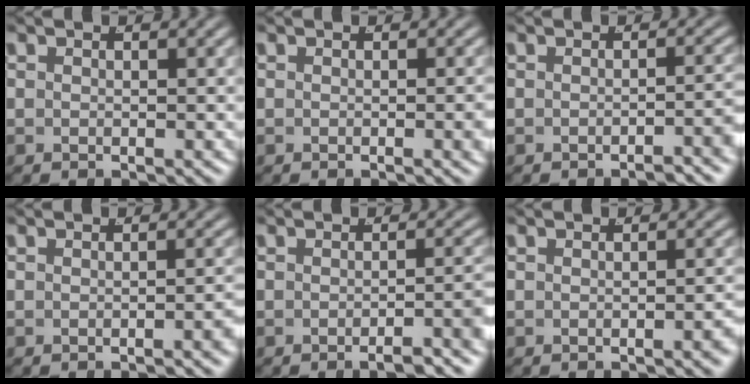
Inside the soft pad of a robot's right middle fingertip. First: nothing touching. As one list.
[{"total": 0.8, "force": [-0.3, -0.2, 0.7], "torque": [-0.006, 0.002, -0.006]}, {"total": 2.1, "force": [-1.7, 0.0, 1.2], "torque": [-0.010, 0.005, -0.028]}, {"total": 1.3, "force": [-1.0, -0.2, 0.8], "torque": [-0.008, 0.006, -0.017]}, {"total": 3.1, "force": [-2.2, 0.2, 2.2], "torque": [-0.015, 0.007, -0.037]}, {"total": 1.0, "force": [-0.7, -0.3, 0.6], "torque": [-0.008, 0.007, -0.013]}]